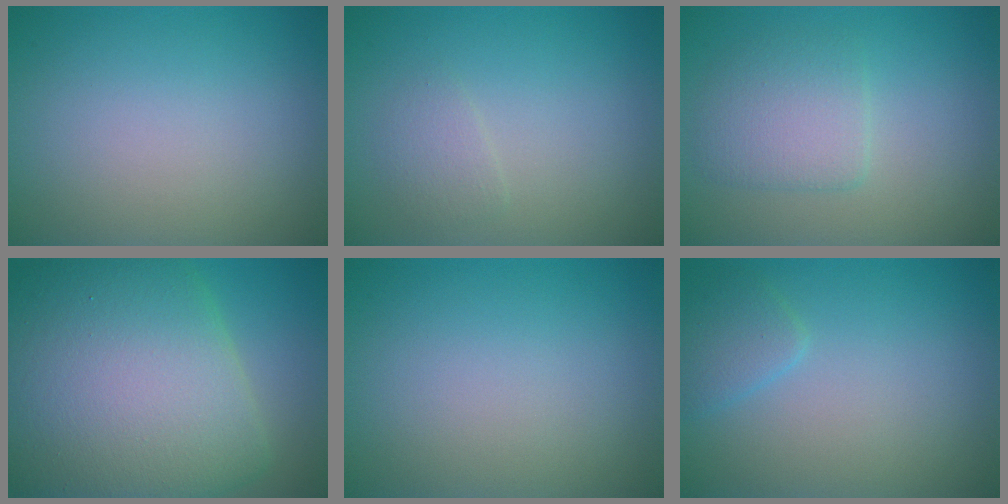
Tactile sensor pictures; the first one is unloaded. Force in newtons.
{"total": 1.3, "press": 1.2, "slide": 0.0}
{"total": 3.0, "press": 3.0, "slide": 0.4}
{"total": 14.8, "press": 14.8, "slide": 0.4}
{"total": 0.0}
{"total": 1.7, "press": 1.7, "slide": 0.1}